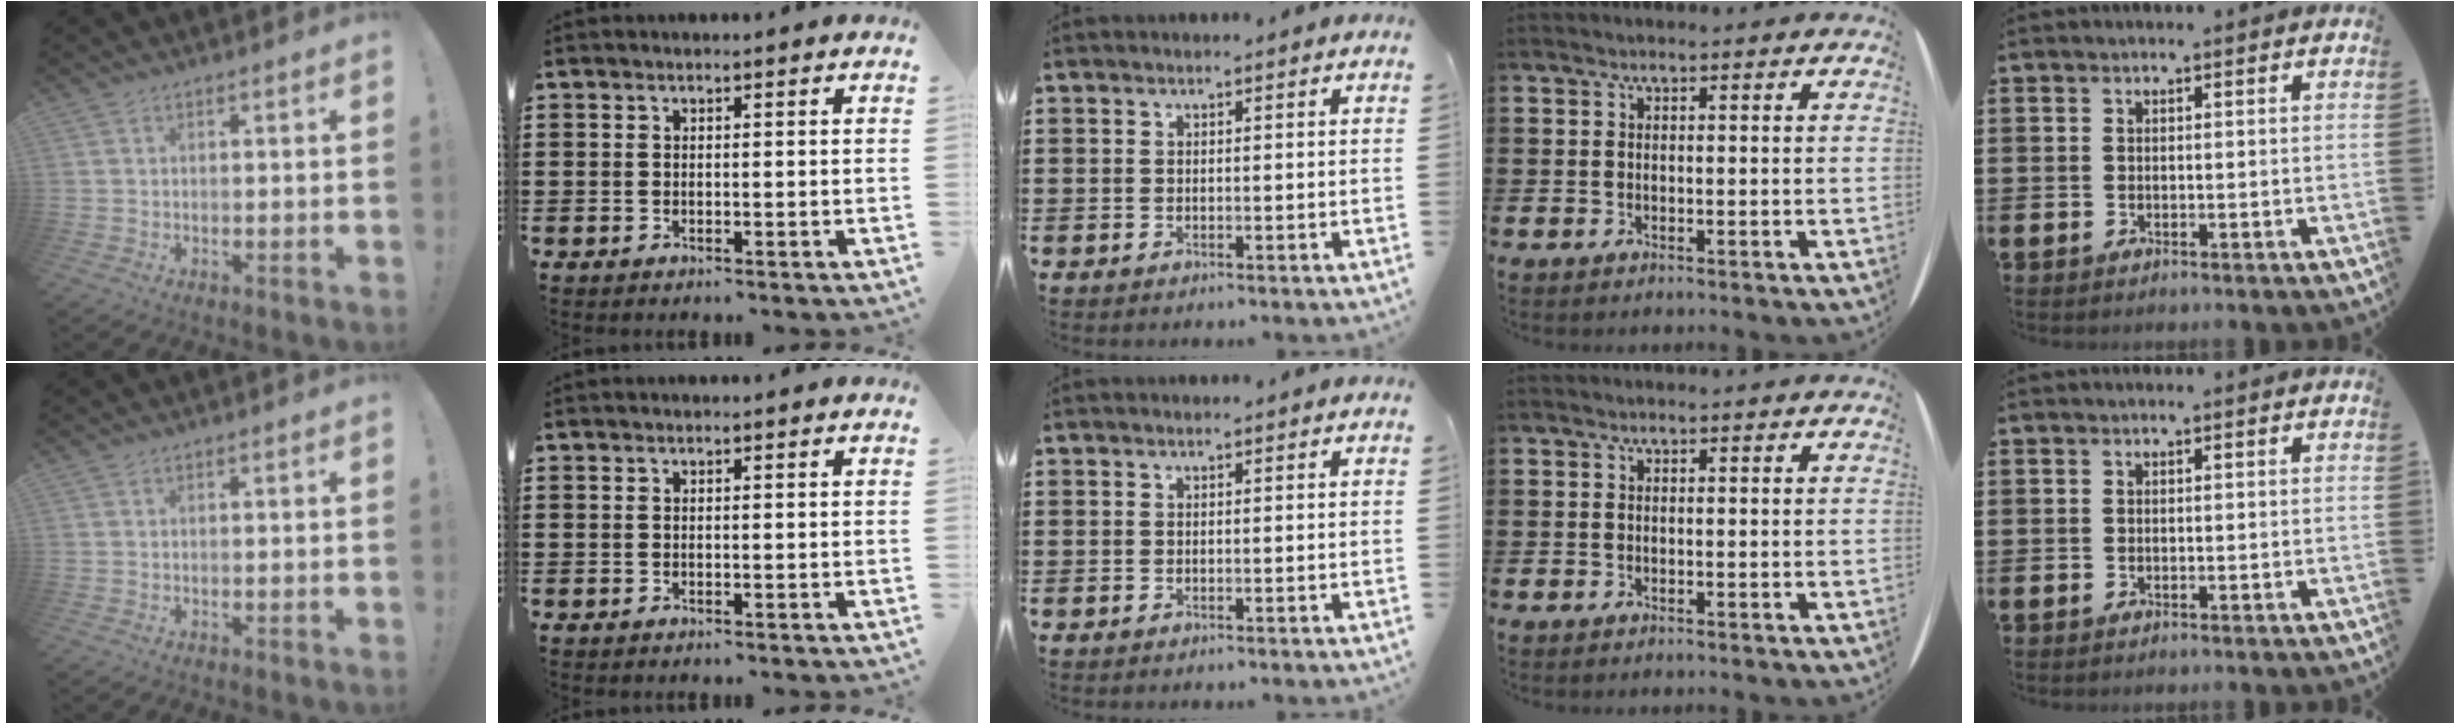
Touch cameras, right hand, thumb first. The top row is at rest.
{}